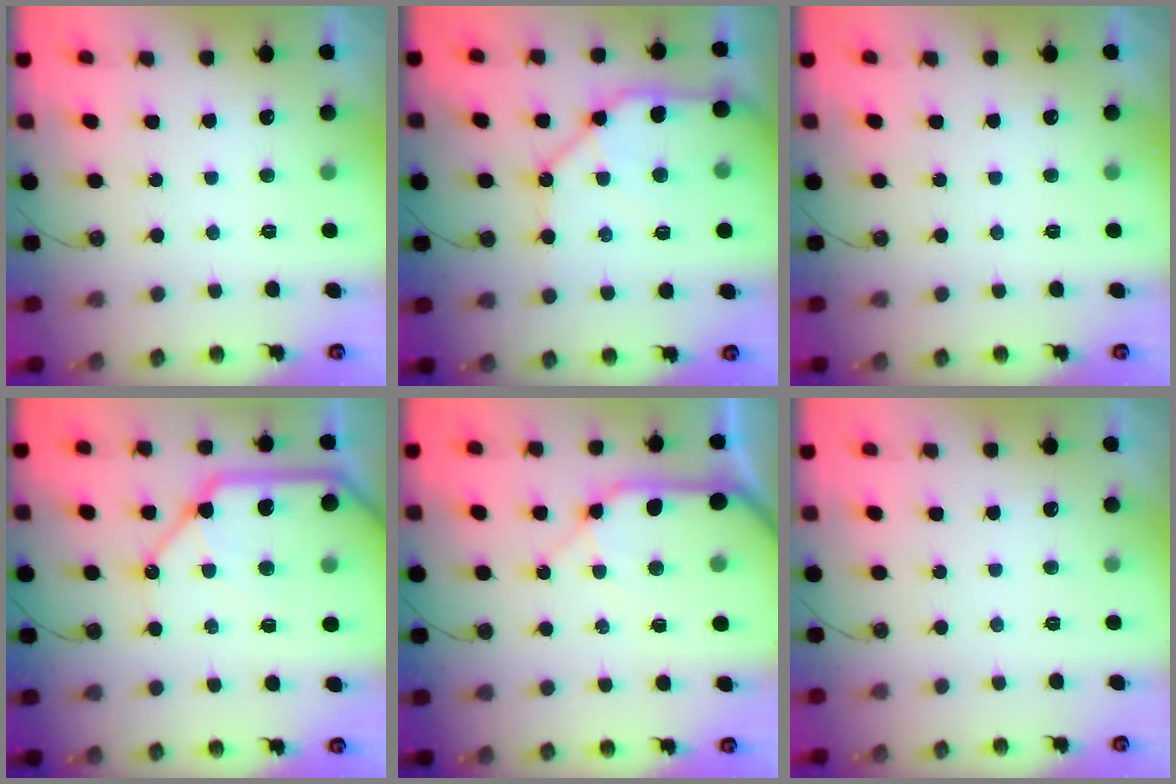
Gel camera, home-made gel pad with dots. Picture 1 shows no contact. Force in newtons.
{"total": 14.0, "press": 13.9, "slide": 1.6}
{"total": 0.0}
{"total": 20.3, "press": 20.1, "slide": 3.0}
{"total": 12.4, "press": 12.3, "slide": 1.9}
{"total": 0.0}